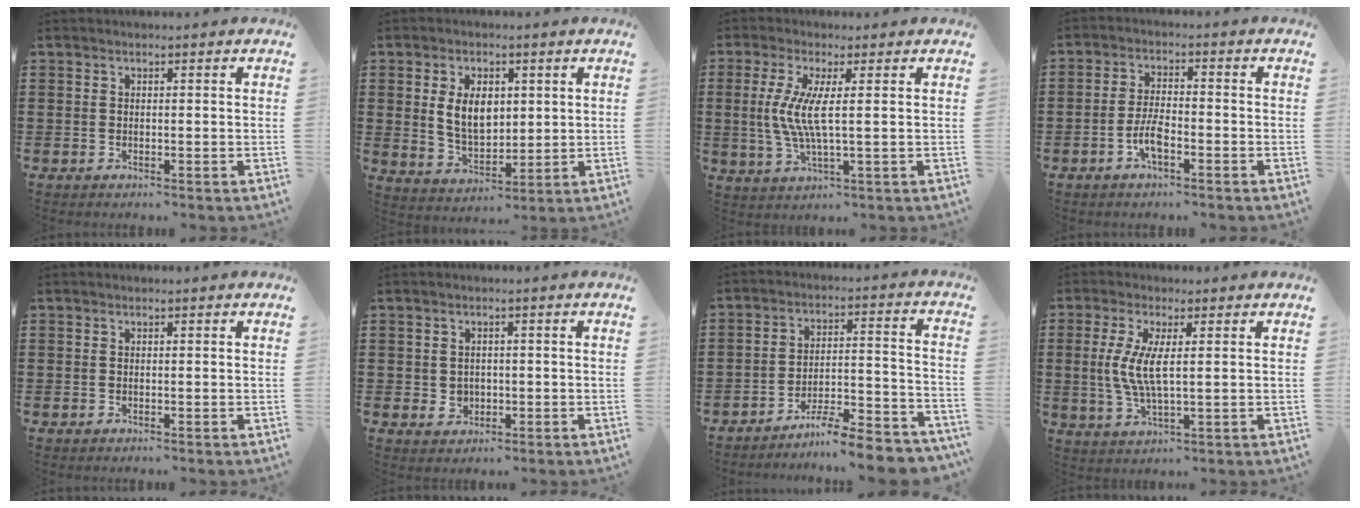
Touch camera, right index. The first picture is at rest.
{"total": 7.0, "force": [1.4, 4.5, 5.2], "torque": [-0.103, 0.005, 0.020]}
{"total": 6.4, "force": [0.7, 0.6, 6.3], "torque": [-0.142, -0.013, 0.004]}
{"total": 4.3, "force": [-2.1, 1.4, 3.4], "torque": [-0.086, -0.003, -0.047]}
{"total": 0.0}
{"total": 1.8, "force": [0.0, 1.7, 0.5], "torque": [-0.014, 0.010, -0.004]}
{"total": 7.6, "force": [-7.1, 0.1, 2.7], "torque": [-0.032, 0.010, -0.136]}
{"total": 5.9, "force": [0.8, 1.4, 5.7], "torque": [-0.125, -0.005, 0.008]}